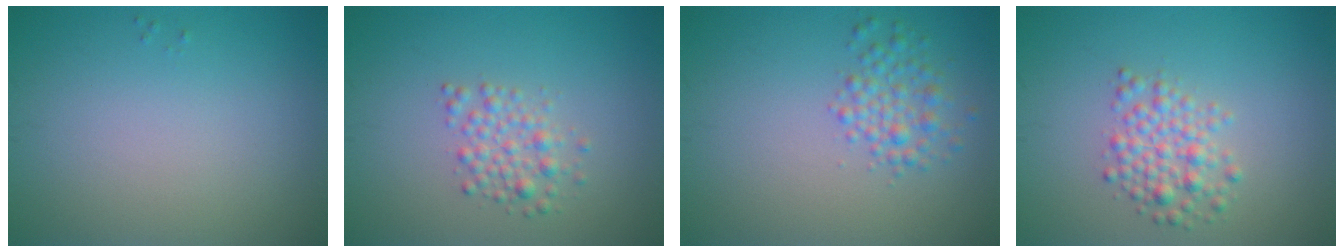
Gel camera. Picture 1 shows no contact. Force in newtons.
{"total": 2.3, "press": 2.3, "slide": 0.0}
{"total": 2.5, "press": 2.5, "slide": 0.0}
{"total": 3.0, "press": 3.0, "slide": 0.2}